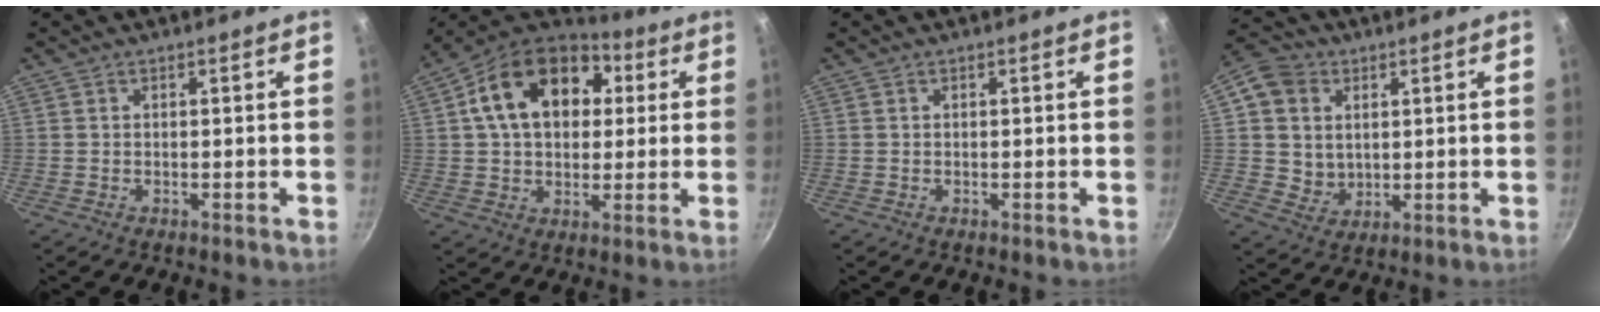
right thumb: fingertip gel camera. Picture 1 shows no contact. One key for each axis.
{"total": 19.8, "fx": 5.0, "fy": 13.9, "fz": 13.2, "tx": -0.201, "ty": 0.021, "tz": 0.069}
{"total": 0.0}
{"total": 9.5, "fx": 2.6, "fy": 8.2, "fz": 3.9, "tx": -0.032, "ty": -0.009, "tz": 0.049}